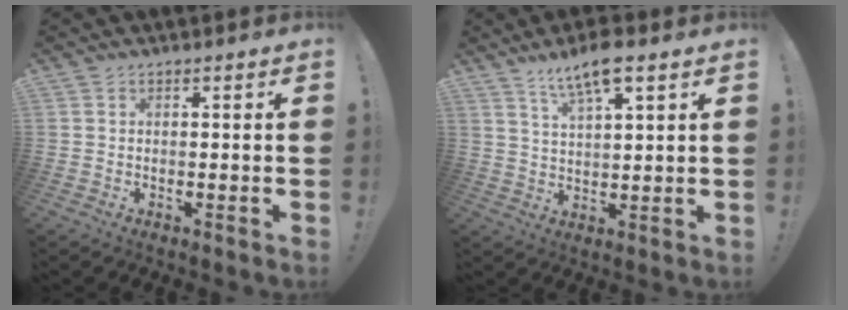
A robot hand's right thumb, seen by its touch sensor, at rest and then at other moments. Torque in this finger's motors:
{"motor_torque": [-0.01, 0.15, 0.19, -0.03, 0.01]}